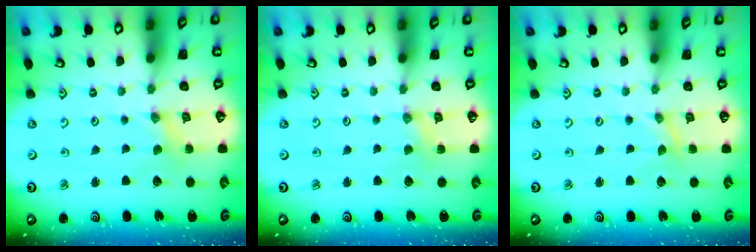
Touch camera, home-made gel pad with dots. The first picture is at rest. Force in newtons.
{"total": 2.4, "press": 2.4, "slide": 0.5}
{"total": 0.0}